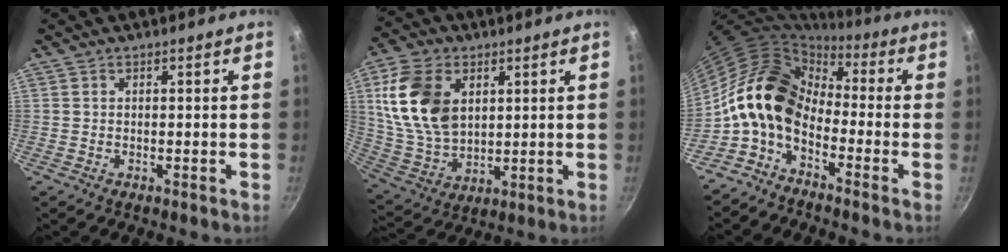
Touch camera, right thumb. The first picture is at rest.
{"total": 16.6, "force": [4.4, 11.1, 11.5], "torque": [-0.200, -0.012, 0.098]}
{"total": 13.2, "force": [-2.7, 8.9, 9.4], "torque": [-0.148, 0.049, -0.077]}